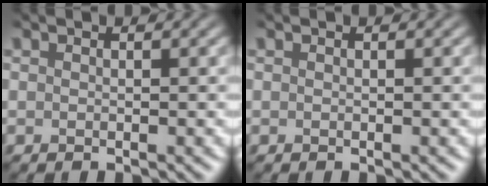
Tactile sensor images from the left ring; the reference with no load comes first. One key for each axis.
{"total": 0.0}